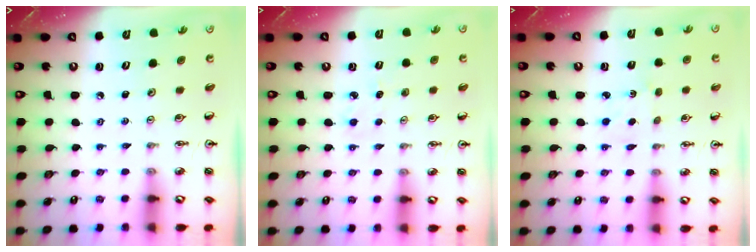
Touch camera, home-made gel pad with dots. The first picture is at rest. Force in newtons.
{"total": 3.8, "press": 3.8, "slide": 0.5}
{"total": 2.7, "press": 2.7, "slide": 0.4}